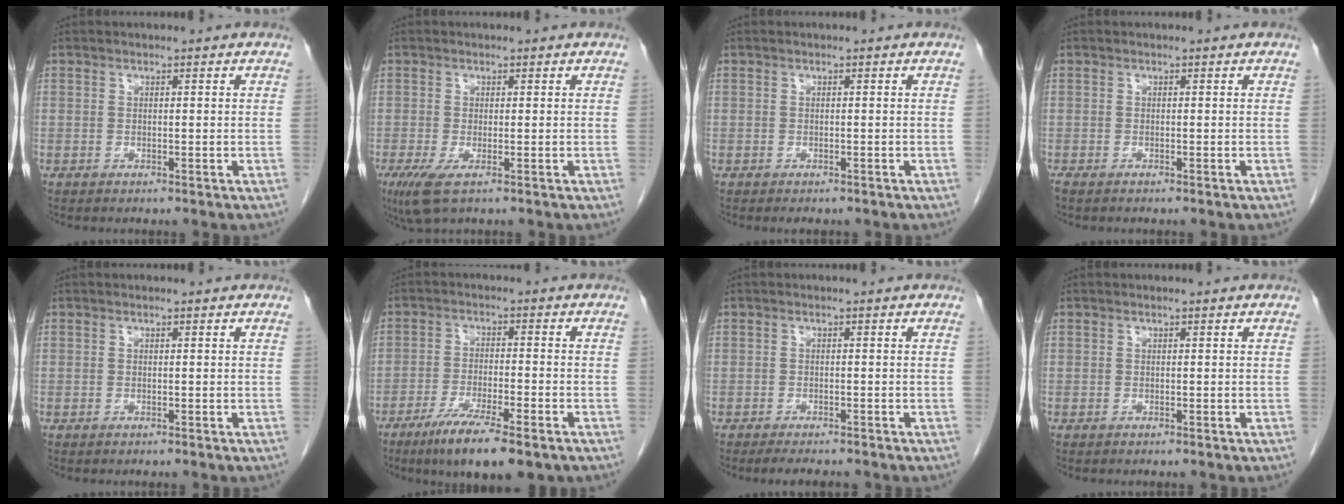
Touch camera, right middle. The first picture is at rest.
{"total": 3.9, "force": [-1.9, 0.8, 3.3], "torque": [-0.070, -0.015, -0.030]}
{"total": 1.5, "force": [-1.2, 0.6, 0.5], "torque": [-0.006, -0.002, -0.014]}
{"total": 1.1, "force": [-0.9, 0.2, 0.5], "torque": [-0.011, -0.003, -0.012]}
{"total": 0.0}
{"total": 10.4, "force": [-6.8, 1.5, 7.7], "torque": [-0.128, -0.022, -0.105]}
{"total": 3.9, "force": [-3.4, 0.9, 1.8], "torque": [-0.025, -0.007, -0.045]}
{"total": 0.0}